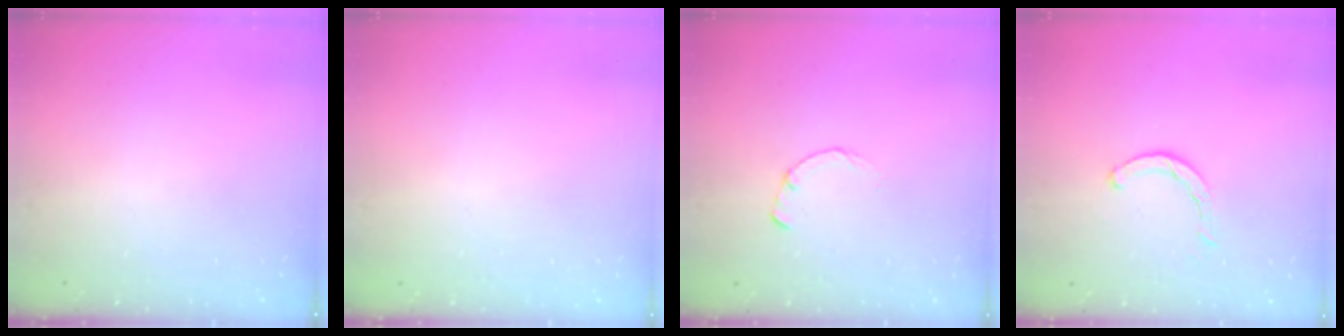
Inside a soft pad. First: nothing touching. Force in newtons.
{"total": 2.6, "press": 2.6, "slide": 0.2}
{"total": 1.7, "press": 1.7, "slide": 0.2}
{"total": 2.0, "press": 2.0, "slide": 0.2}